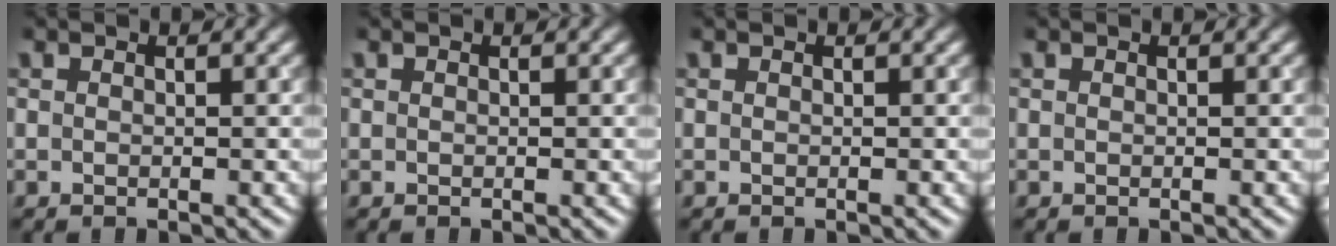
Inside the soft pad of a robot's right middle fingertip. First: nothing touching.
{"total": 0.0}
{"total": 0.0}
{"total": 0.0}